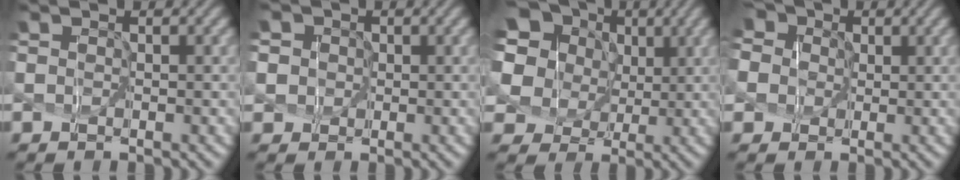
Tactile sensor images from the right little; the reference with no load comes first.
{"total": 6.2, "force": [1.5, 5.7, 1.9], "torque": [-0.070, 0.037, 0.008]}
{"total": 11.1, "force": [4.3, 9.0, 4.7], "torque": [-0.176, 0.035, 0.064]}
{"total": 6.9, "force": [1.4, 5.8, 3.3], "torque": [-0.091, 0.022, -0.012]}